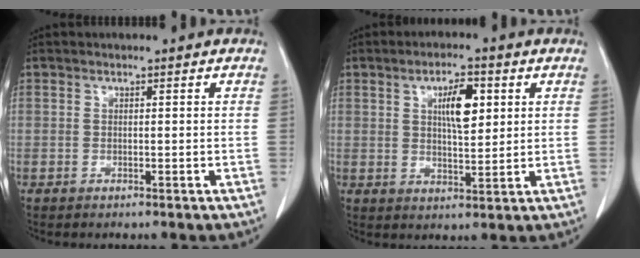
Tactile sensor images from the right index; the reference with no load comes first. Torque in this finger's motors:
{"motor_torque": [0.19, 0.14, 0.13, 0.07]}